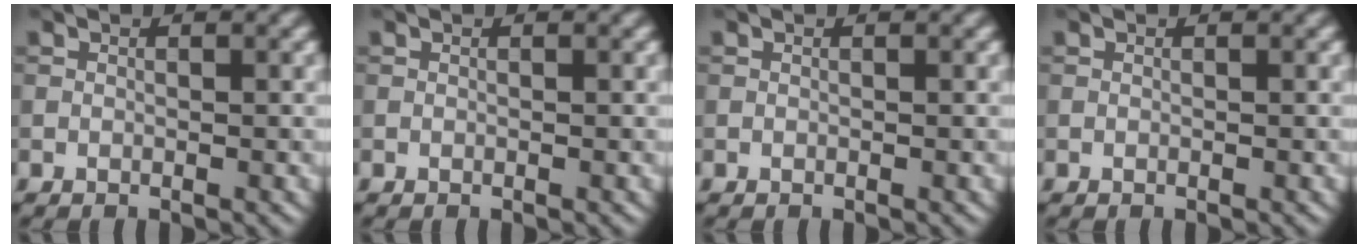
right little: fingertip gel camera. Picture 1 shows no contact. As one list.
[{"total": 0.0}, {"total": 0.0}, {"total": 0.0}]